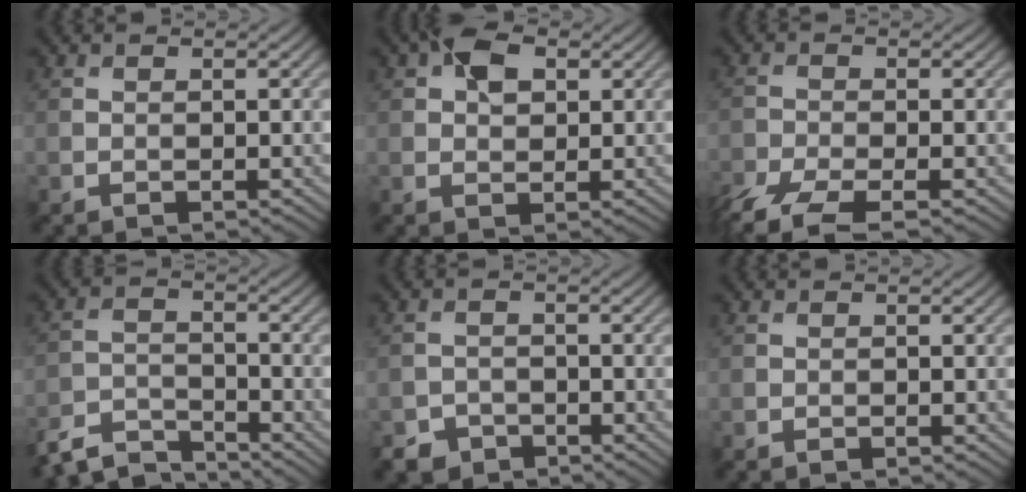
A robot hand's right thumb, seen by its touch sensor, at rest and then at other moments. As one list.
[{"total": 4.2, "force": [1.6, 2.7, 2.9], "torque": [-0.050, 0.009, 0.021]}, {"total": 6.0, "force": [-4.3, 1.9, 3.7], "torque": [-0.087, -0.024, -0.089]}, {"total": 6.0, "force": [-5.7, 1.3, 1.7], "torque": [-0.036, -0.011, -0.115]}, {"total": 2.9, "force": [-2.3, 1.7, 0.5], "torque": [-0.010, -0.001, -0.044]}, {"total": 0.0}]